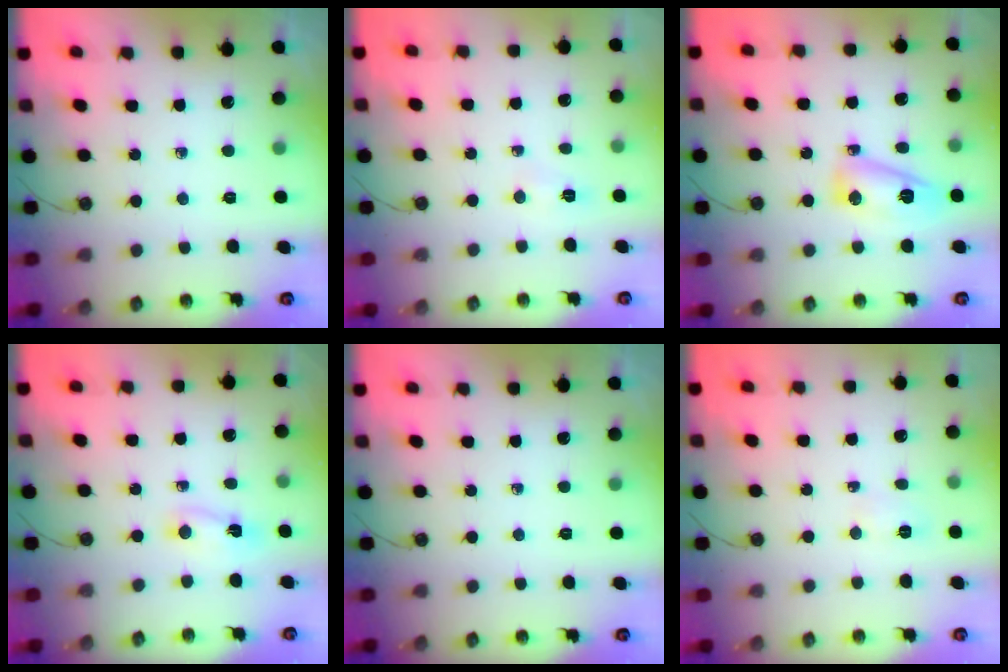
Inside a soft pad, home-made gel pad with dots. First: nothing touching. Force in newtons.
{"total": 3.1, "press": 2.5, "slide": 1.8}
{"total": 9.3, "press": 9.3, "slide": 0.7}
{"total": 2.4, "press": 2.3, "slide": 0.4}
{"total": 0.0}
{"total": 3.4, "press": 3.2, "slide": 0.9}